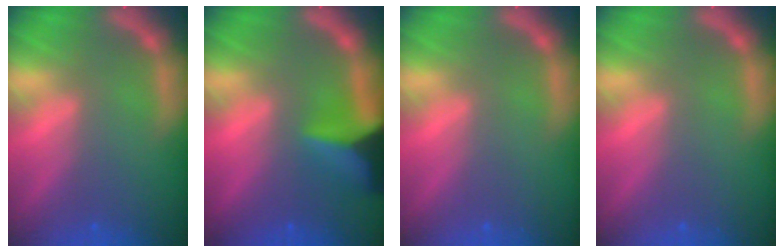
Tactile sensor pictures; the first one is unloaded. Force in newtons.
{"total": 7.5}
{"total": 0.0}
{"total": 0.0}